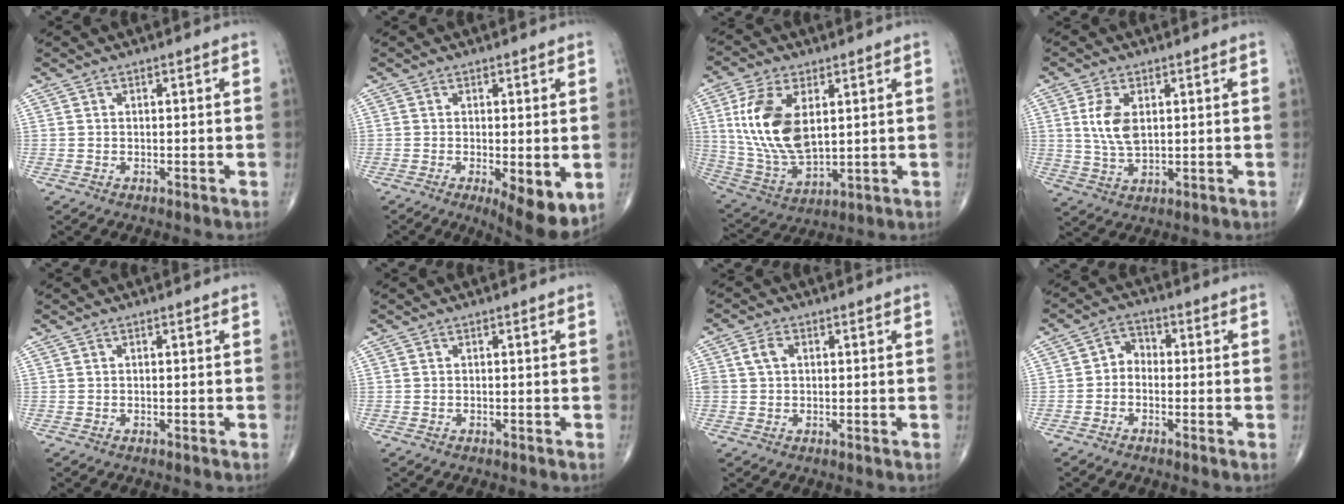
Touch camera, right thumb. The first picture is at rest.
{"total": 8.6, "force": [-2.2, 2.8, 7.9], "torque": [-0.113, -0.024, -0.029]}
{"total": 16.0, "force": [3.7, 8.7, 13.0], "torque": [-0.253, -0.016, 0.081]}
{"total": 7.0, "force": [1.5, 3.8, 5.7], "torque": [-0.111, -0.008, 0.035]}
{"total": 0.0}
{"total": 0.0}
{"total": 4.1, "force": [0.8, 3.0, 2.6], "torque": [-0.059, 0.013, 0.017]}
{"total": 3.8, "force": [-0.9, 3.0, 2.1], "torque": [-0.014, 0.020, -0.033]}